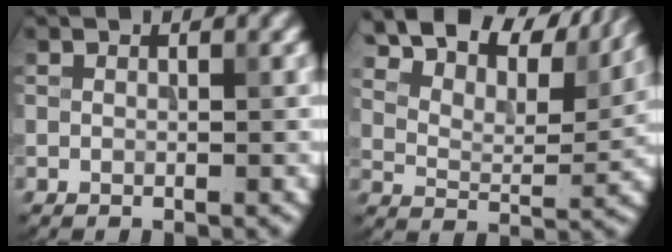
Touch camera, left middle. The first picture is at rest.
{"total": 14.9, "force": [11.4, 5.7, 7.6], "torque": [-0.145, 0.033, 0.166]}